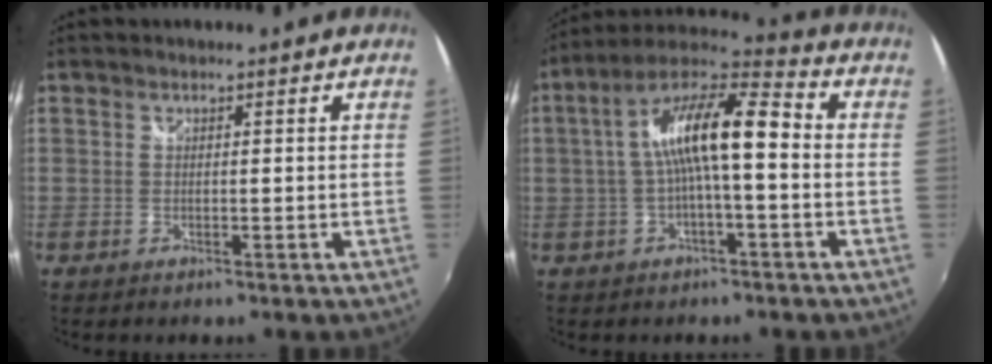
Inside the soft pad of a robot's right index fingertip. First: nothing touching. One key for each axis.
{"total": 12.9, "fx": -0.4, "fy": 3.1, "fz": 12.6, "tx": -0.232, "ty": 0.030, "tz": -0.009}